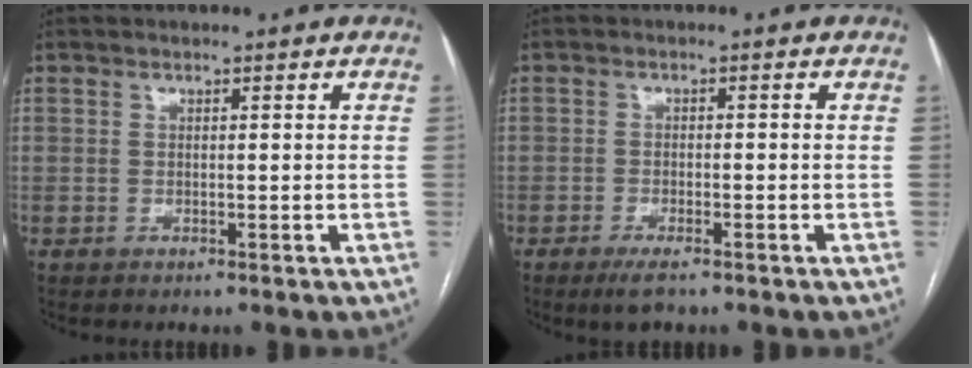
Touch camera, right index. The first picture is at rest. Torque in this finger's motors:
{"motor_torque": [0.32, 0.00, 0.15, 0.03]}